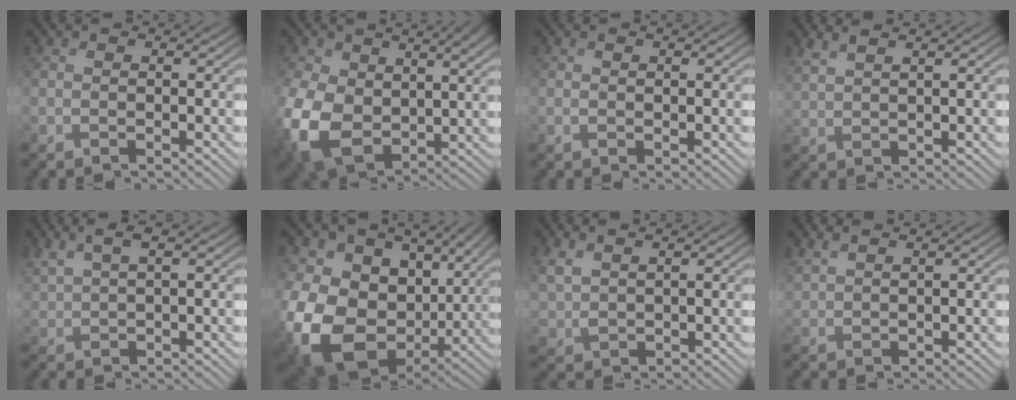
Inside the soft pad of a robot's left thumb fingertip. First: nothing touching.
{"total": 15.7, "force": [0.4, 10.8, 11.4], "torque": [-0.302, -0.046, 0.020]}
{"total": 0.8, "force": [0.2, 0.5, 0.5], "torque": [-0.014, -0.001, 0.007]}
{"total": 3.0, "force": [2.4, 0.6, 1.8], "torque": [-0.041, 0.007, 0.054]}
{"total": 4.9, "force": [3.0, 1.5, 3.6], "torque": [-0.092, 0.011, 0.066]}
{"total": 18.8, "force": [-0.3, 14.3, 12.1], "torque": [-0.279, -0.055, 0.027]}
{"total": 3.7, "force": [2.3, 2.0, 2.2], "torque": [-0.066, -0.002, 0.053]}
{"total": 2.7, "force": [2.3, 0.7, 1.2], "torque": [-0.032, 0.006, 0.055]}